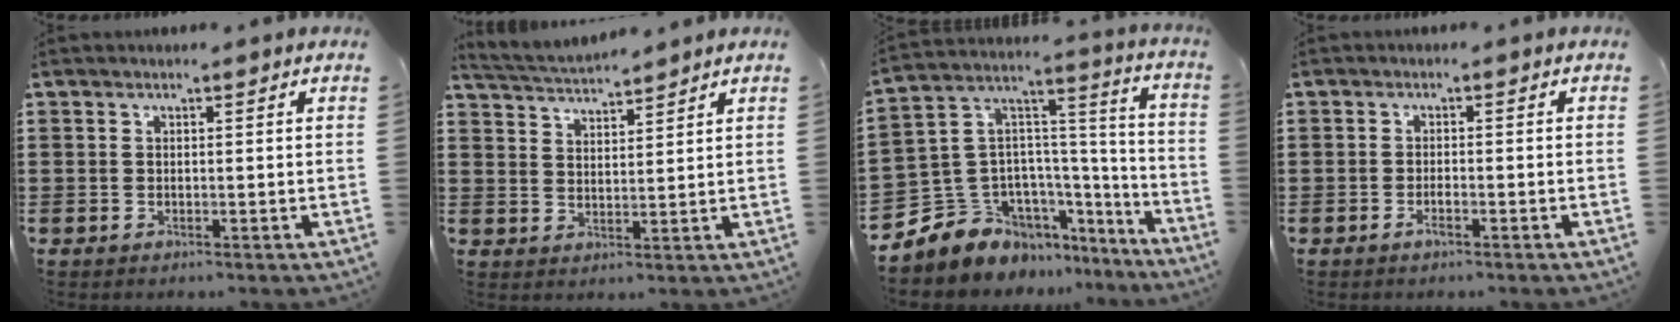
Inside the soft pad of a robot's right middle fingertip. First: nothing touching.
{"total": 3.6, "force": [3.6, 0.0, 0.1], "torque": [-0.016, -0.016, 0.065]}
{"total": 9.7, "force": [-7.2, 6.5, 0.7], "torque": [-0.068, -0.018, -0.142]}
{"total": 1.5, "force": [-0.9, 0.2, 1.2], "torque": [-0.023, -0.006, -0.014]}